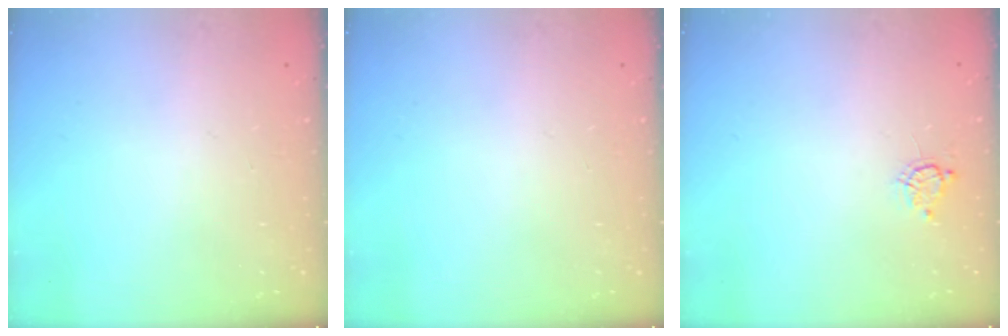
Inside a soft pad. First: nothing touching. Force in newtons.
{"total": 0.0}
{"total": 4.8, "press": 4.8, "slide": 0.5}